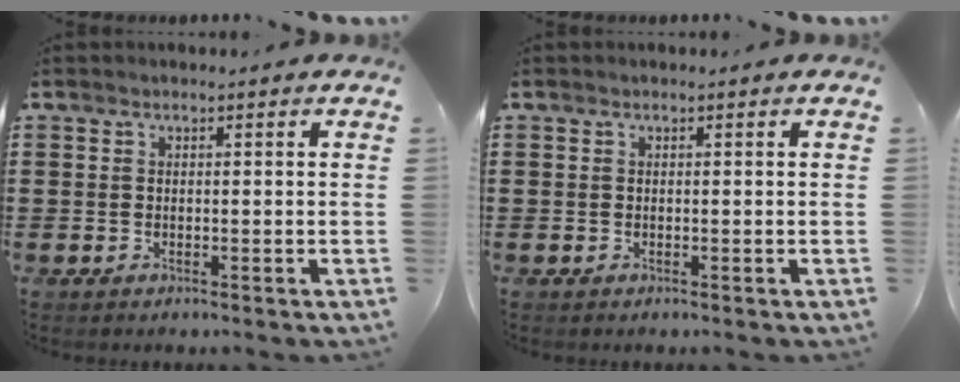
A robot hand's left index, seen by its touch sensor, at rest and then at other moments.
{"total": 0.0}